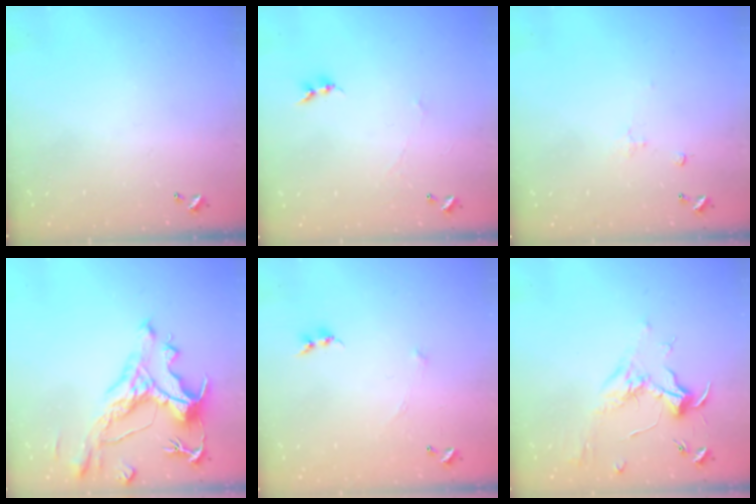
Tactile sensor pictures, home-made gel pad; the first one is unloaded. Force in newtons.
{"total": 0.6, "press": 0.3, "slide": 0.5}
{"total": 1.1, "press": 0.9, "slide": 0.5}
{"total": 4.1, "press": 3.7, "slide": 1.7}
{"total": 4.8, "press": 4.7, "slide": 0.6}
{"total": 1.8, "press": 1.7, "slide": 0.7}